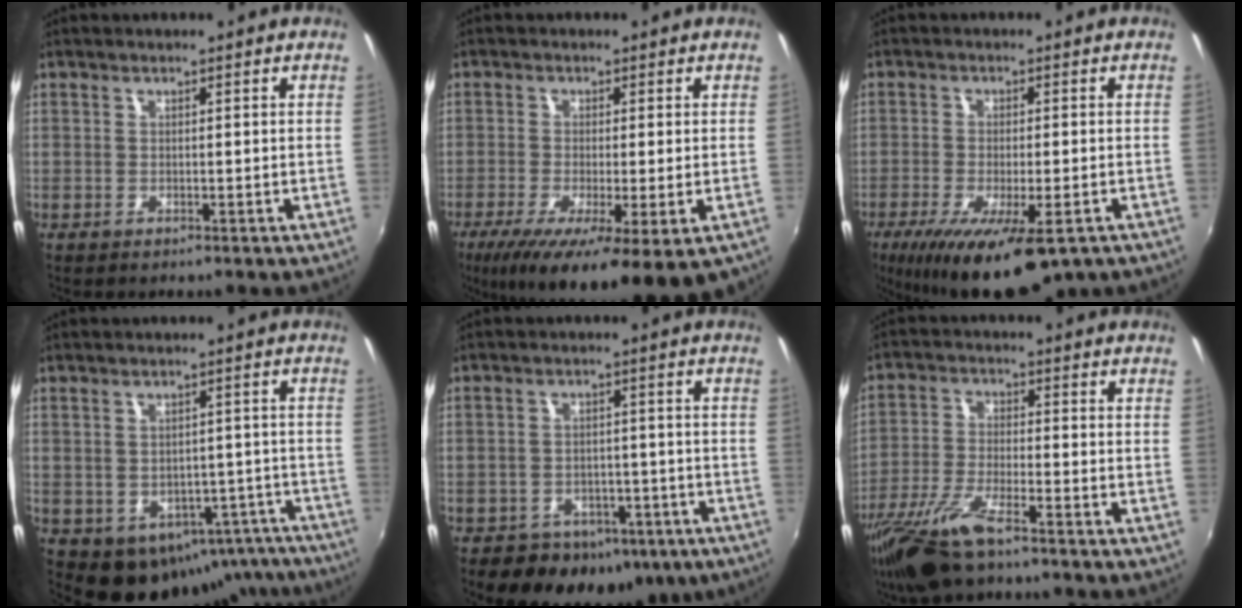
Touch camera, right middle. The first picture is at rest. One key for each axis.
{"total": 12.7, "fx": -6.0, "fy": 2.3, "fz": 11.0, "tx": -0.205, "ty": -0.047, "tz": -0.093}
{"total": 15.2, "fx": -9.5, "fy": 4.4, "fz": 11.1, "tx": -0.208, "ty": -0.052, "tz": -0.145}
{"total": 15.1, "fx": -11.0, "fy": 9.6, "fz": 4.1, "tx": -0.071, "ty": 0.038, "tz": -0.096}
{"total": 15.6, "fx": -9.6, "fy": 10.2, "fz": 7.0, "tx": -0.150, "ty": 0.011, "tz": -0.109}
{"total": 12.2, "fx": -8.8, "fy": 2.5, "fz": 8.0, "tx": -0.178, "ty": -0.031, "tz": -0.174}